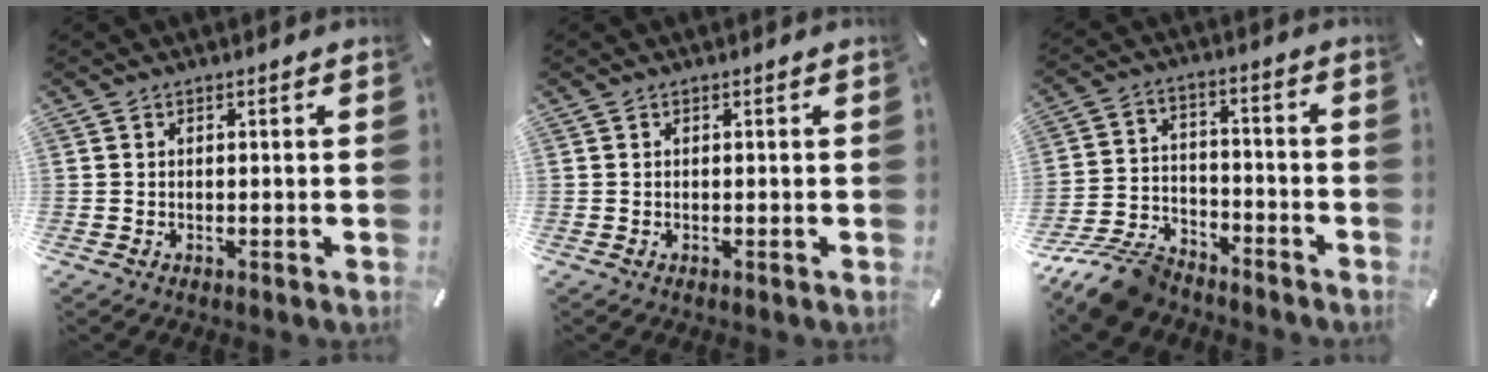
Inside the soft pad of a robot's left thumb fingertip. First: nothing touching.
{"total": 0.0}
{"total": 12.2, "force": [-10.3, 4.9, 4.4], "torque": [-0.076, 0.059, -0.194]}